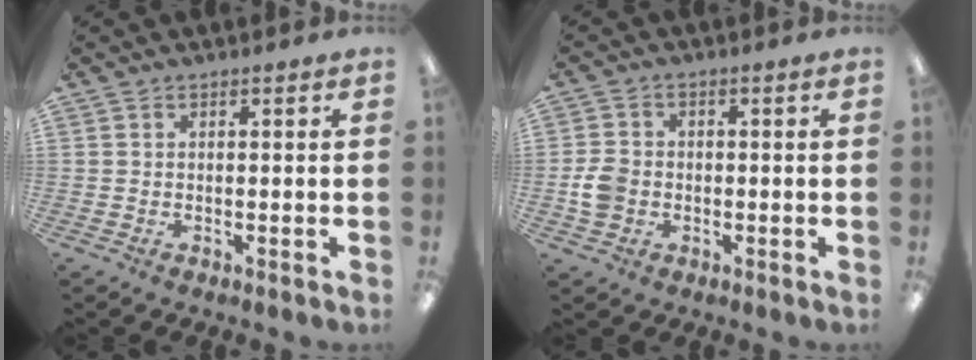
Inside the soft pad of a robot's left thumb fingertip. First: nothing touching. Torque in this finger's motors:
{"motor_torque": [-0.30, 0.40, 0.18, -0.25, 0.02]}